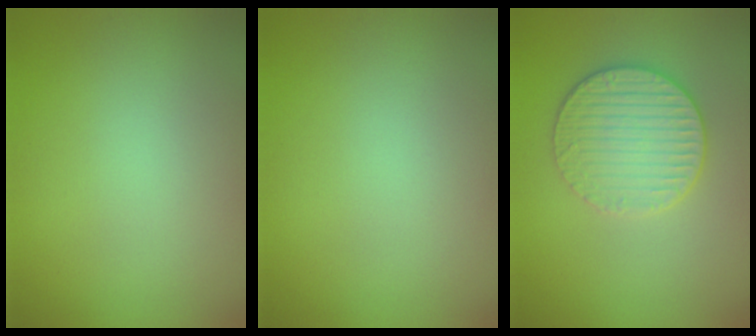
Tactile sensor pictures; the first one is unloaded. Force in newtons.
{"total": 0.0}
{"total": 3.6, "press": 3.5, "slide": 0.9}